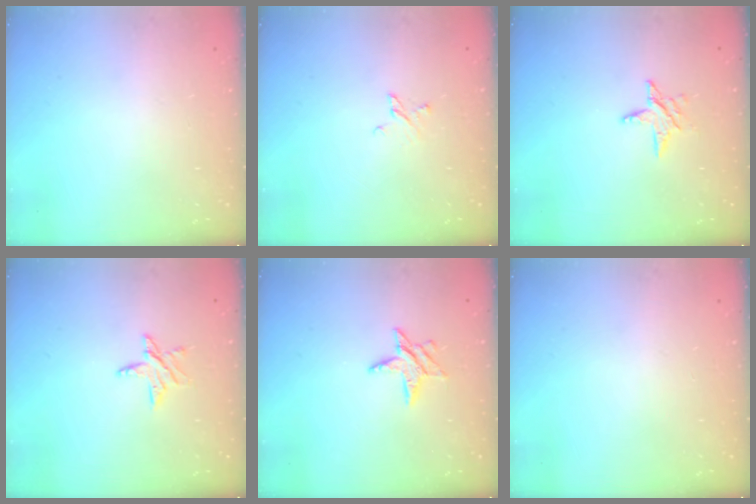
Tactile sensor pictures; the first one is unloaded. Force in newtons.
{"total": 2.7, "press": 2.7, "slide": 0.4}
{"total": 5.1, "press": 5.1, "slide": 0.6}
{"total": 5.9, "press": 5.9, "slide": 0.4}
{"total": 6.5, "press": 6.5, "slide": 0.3}
{"total": 0.0}